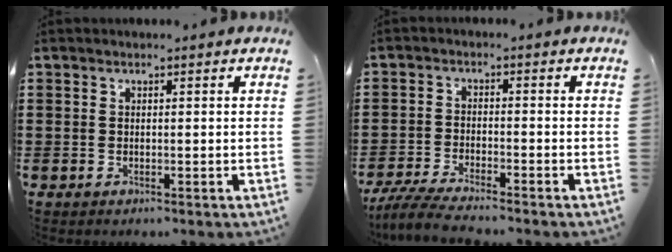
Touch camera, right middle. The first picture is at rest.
{"total": 4.6, "force": [-4.3, 0.3, 1.7], "torque": [-0.049, -0.014, -0.087]}